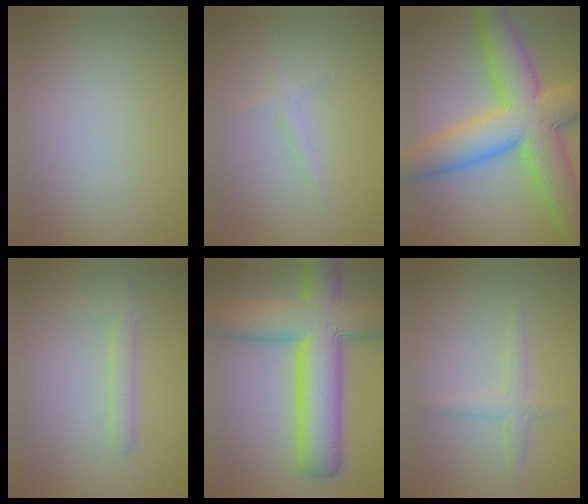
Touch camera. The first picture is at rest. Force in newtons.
{"total": 0.9, "press": 0.9, "slide": 0.1}
{"total": 11.6, "press": 11.6, "slide": 0.3}
{"total": 1.7, "press": 1.7, "slide": 0.1}
{"total": 11.0, "press": 11.0, "slide": 0.5}
{"total": 1.7, "press": 1.7, "slide": 0.1}